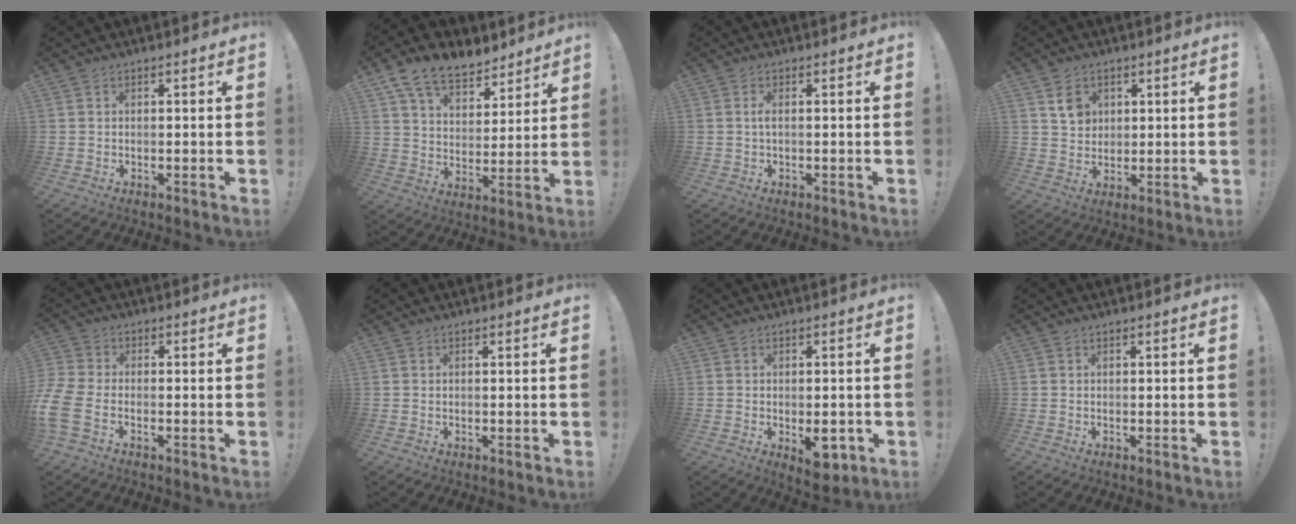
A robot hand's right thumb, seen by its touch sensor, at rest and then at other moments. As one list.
[{"total": 12.8, "force": [9.3, 7.3, 5.1], "torque": [-0.088, -0.060, 0.177]}, {"total": 1.4, "force": [-0.1, 0.2, 1.4], "torque": [-0.027, 0.002, -0.002]}, {"total": 6.2, "force": [3.2, 5.0, 1.8], "torque": [-0.005, -0.018, 0.057]}, {"total": 7.2, "force": [-3.0, 4.1, 5.0], "torque": [-0.127, 0.003, -0.053]}, {"total": 0.0}, {"total": 7.0, "force": [-2.0, 3.7, 5.7], "torque": [-0.068, 0.001, -0.025]}, {"total": 0.0}]